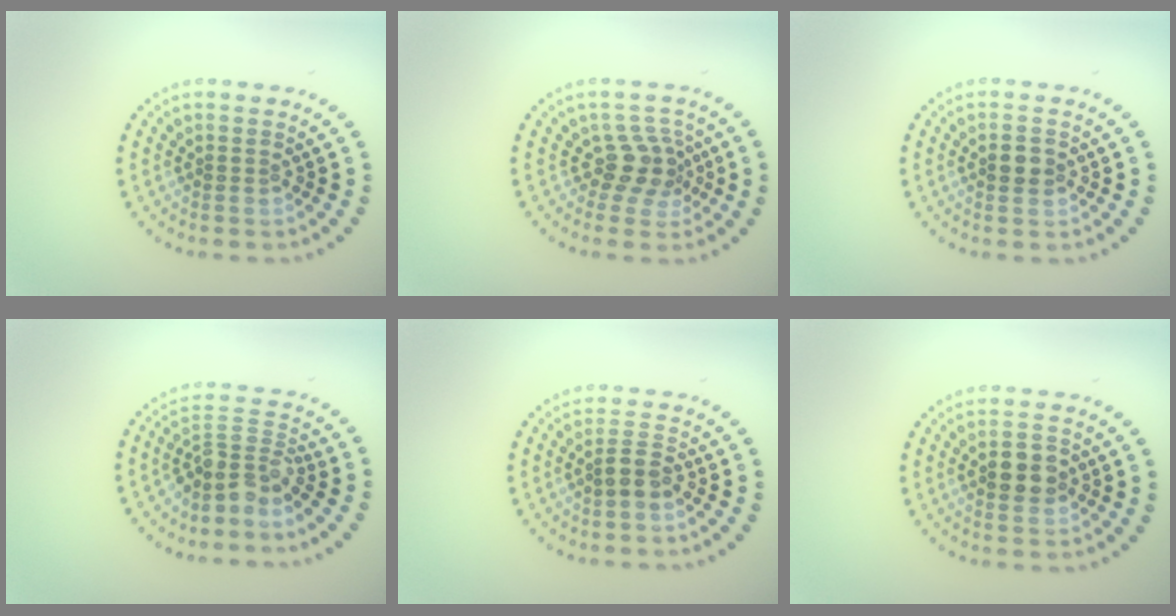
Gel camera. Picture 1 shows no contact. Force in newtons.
{"total": 2.9, "press": 2.2, "slide": 1.8}
{"total": 2.2, "press": 2.2, "slide": 0.0}
{"total": 3.7, "press": 2.6, "slide": 2.6}
{"total": 2.0, "press": 1.8, "slide": 0.9}
{"total": 3.4, "press": 3.4, "slide": 0.1}